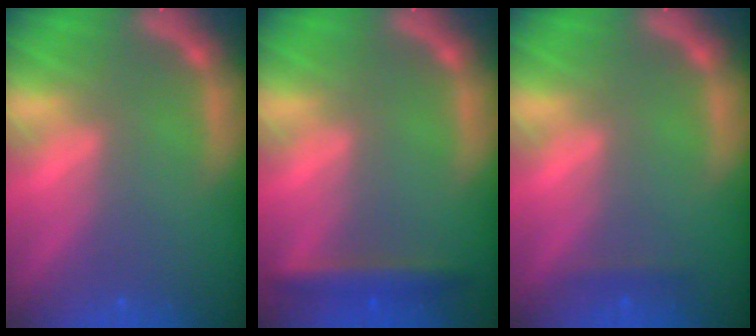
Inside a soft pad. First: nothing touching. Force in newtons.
{"total": 2.9}
{"total": 0.9}